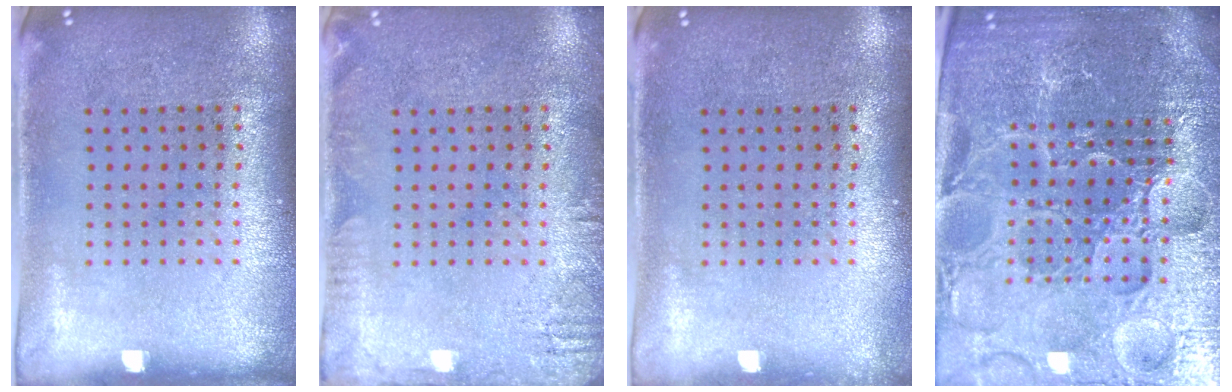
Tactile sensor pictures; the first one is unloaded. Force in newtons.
{"total": 1.9, "press": 1.9, "slide": 0.3}
{"total": 0.5, "press": 0.5, "slide": 0.2}
{"total": 6.1, "press": 5.5, "slide": 2.6}